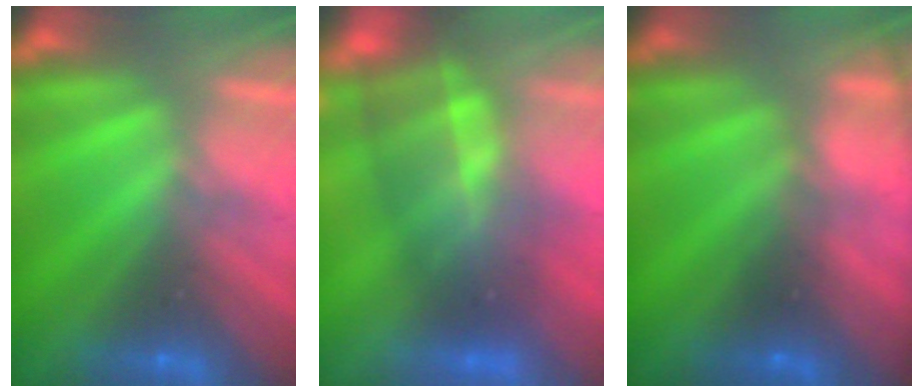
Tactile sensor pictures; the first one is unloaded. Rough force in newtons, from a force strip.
{"total": 7.1}
{"total": 7.8}